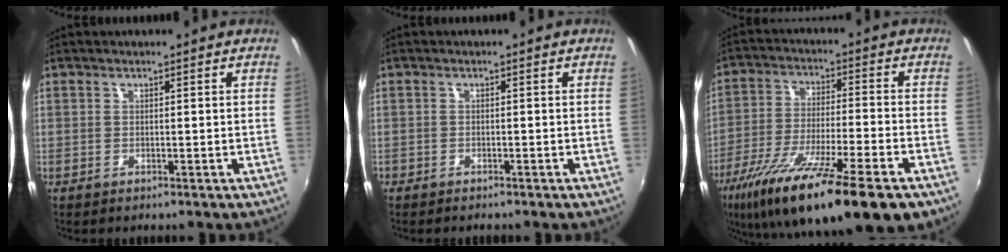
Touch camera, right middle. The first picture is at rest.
{"total": 1.3, "force": [-1.2, 0.4, 0.2], "torque": [-0.014, -0.004, -0.022]}
{"total": 23.2, "force": [-15.3, 3.8, 17.1], "torque": [-0.305, -0.060, -0.253]}